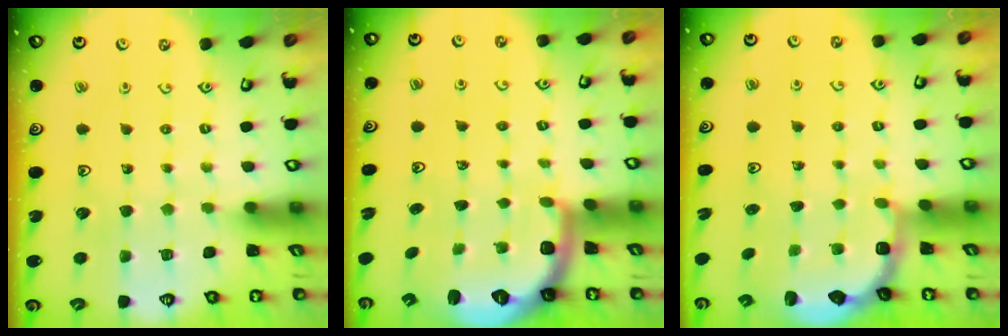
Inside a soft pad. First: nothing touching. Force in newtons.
{"total": 1.9, "press": 1.8, "slide": 0.5}
{"total": 2.7, "press": 2.3, "slide": 1.5}